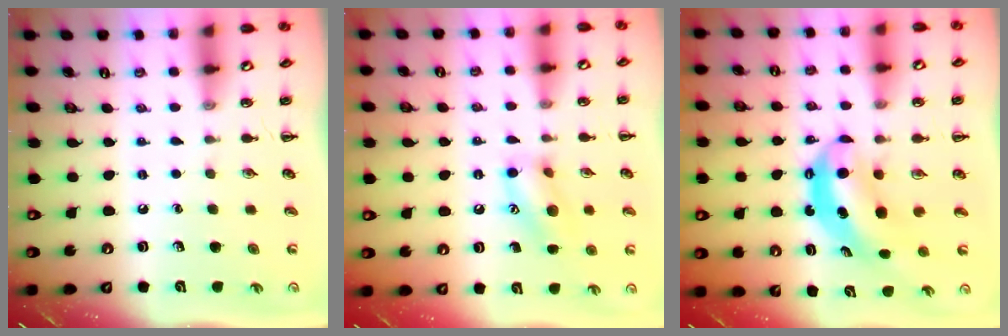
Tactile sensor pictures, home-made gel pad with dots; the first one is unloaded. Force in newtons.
{"total": 11.9, "press": 11.8, "slide": 1.4}
{"total": 6.6, "press": 6.5, "slide": 1.3}